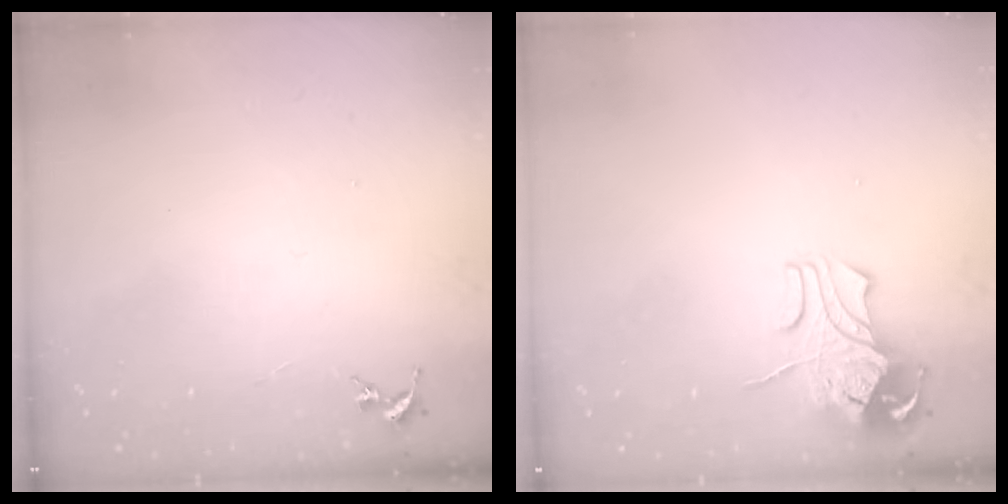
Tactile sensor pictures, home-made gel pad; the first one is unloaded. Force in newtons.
{"total": 9.4, "press": 9.4, "slide": 1.1}